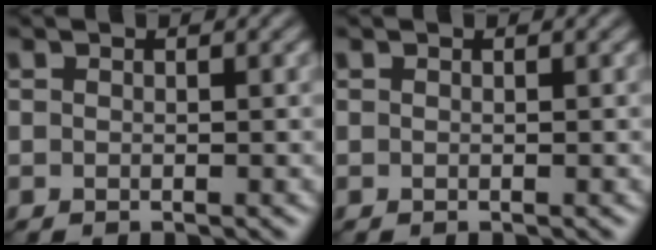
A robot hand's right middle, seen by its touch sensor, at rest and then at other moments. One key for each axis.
{"total": 0.0}